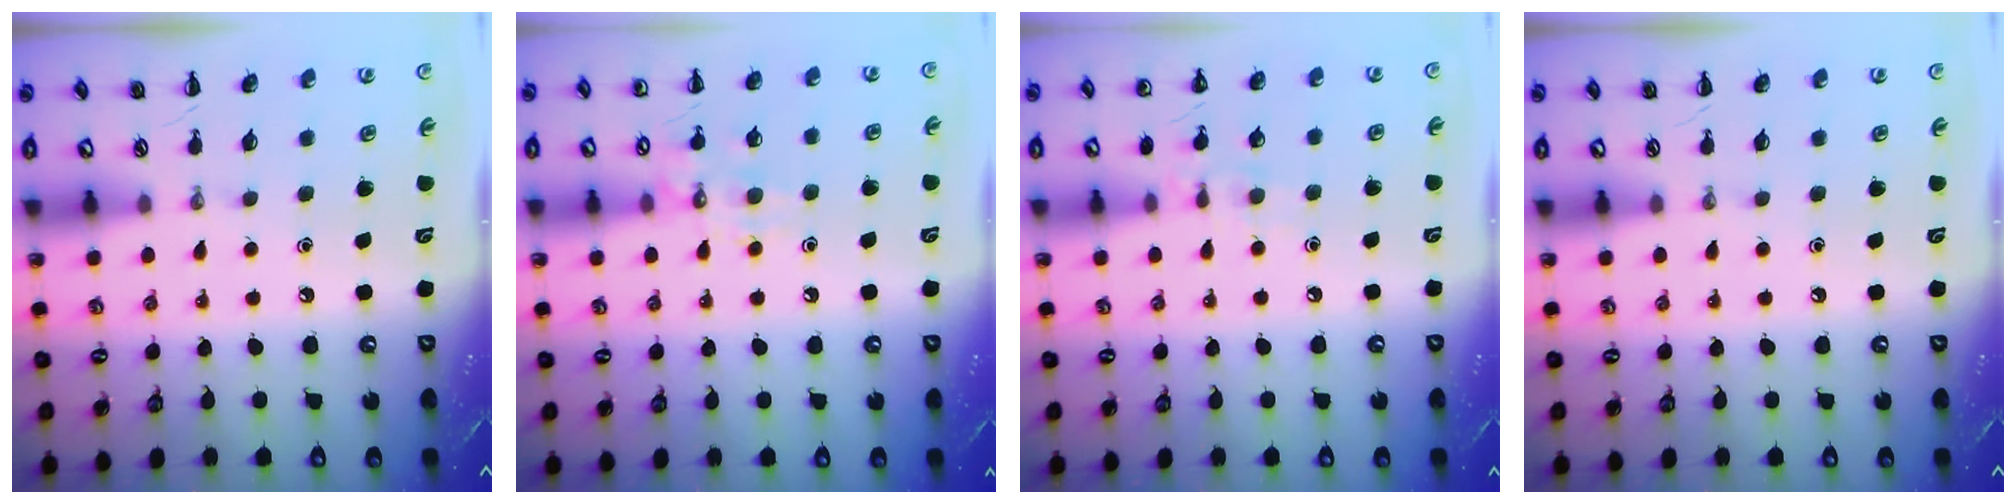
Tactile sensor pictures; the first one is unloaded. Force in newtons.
{"total": 9.1, "press": 9.1, "slide": 0.9}
{"total": 7.5, "press": 7.2, "slide": 2.0}
{"total": 0.0}